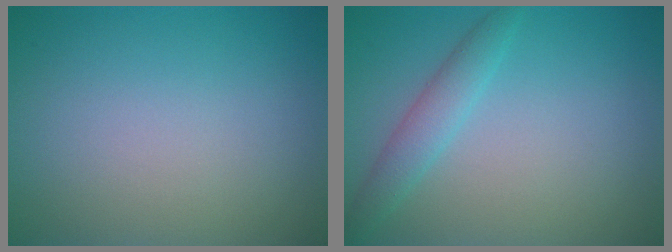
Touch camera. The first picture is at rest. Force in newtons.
{"total": 2.3, "press": 2.3, "slide": 0.1}